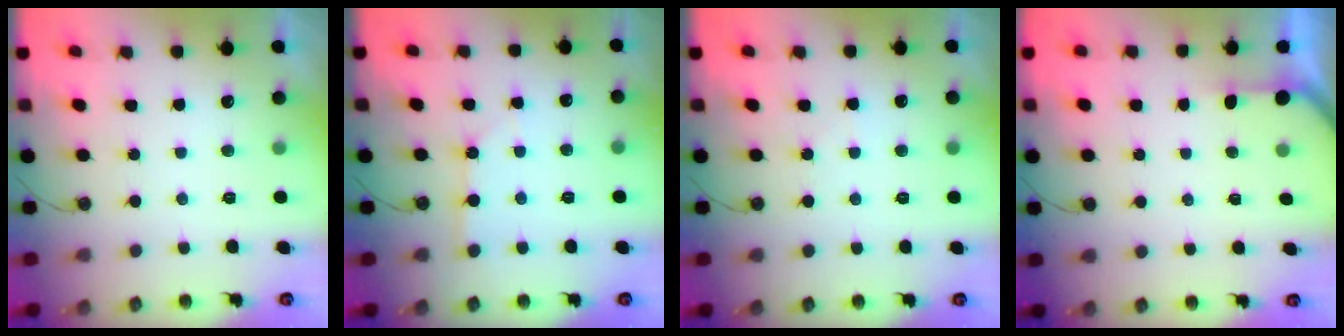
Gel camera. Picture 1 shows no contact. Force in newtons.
{"total": 1.9, "press": 1.8, "slide": 0.3}
{"total": 3.6, "press": 3.6, "slide": 0.5}
{"total": 1.2, "press": 1.2, "slide": 0.2}